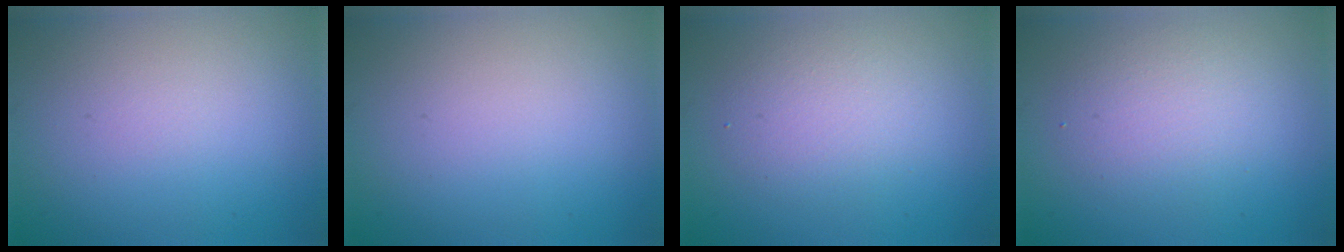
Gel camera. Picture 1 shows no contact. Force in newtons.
{"total": 0.0}
{"total": 2.9, "press": 2.8, "slide": 0.3}
{"total": 3.1, "press": 3.1, "slide": 0.1}